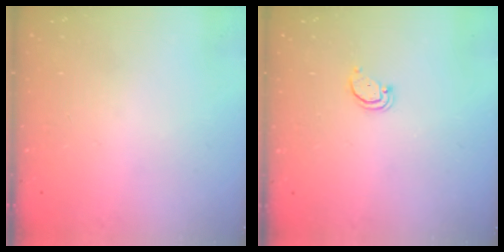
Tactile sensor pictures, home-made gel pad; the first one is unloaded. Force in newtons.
{"total": 2.0, "press": 2.0, "slide": 0.2}